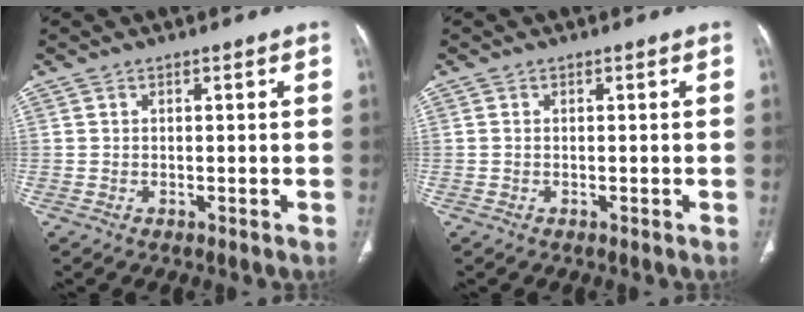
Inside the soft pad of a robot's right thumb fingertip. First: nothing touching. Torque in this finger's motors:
{"motor_torque": [-0.20, -0.03, -0.33, -0.05, -0.03]}